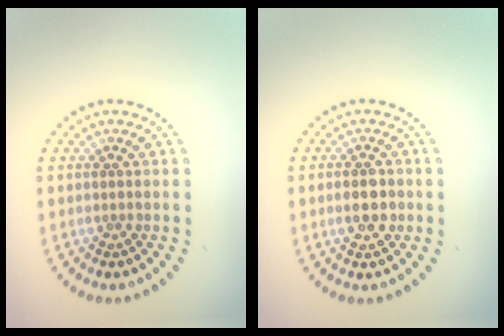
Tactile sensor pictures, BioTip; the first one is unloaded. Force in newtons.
{"total": 2.9, "press": 2.9, "slide": 0.1}